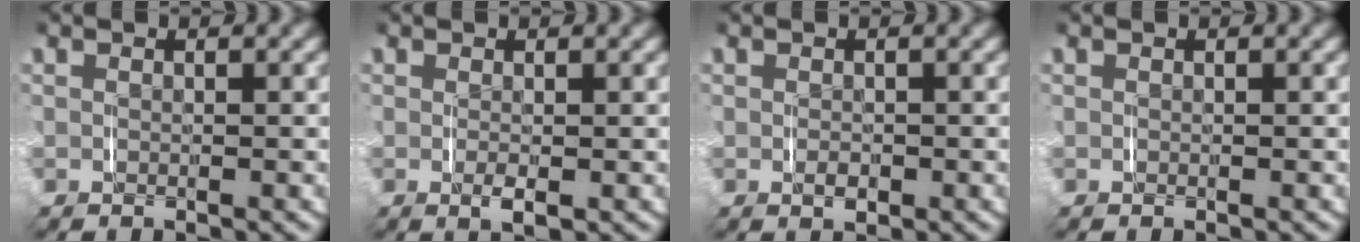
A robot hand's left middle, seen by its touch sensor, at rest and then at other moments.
{"total": 1.2, "force": [-0.2, 0.1, 1.2], "torque": [-0.018, -0.005, -0.001]}
{"total": 1.0, "force": [-0.4, 0.6, 0.7], "torque": [-0.012, -0.005, -0.004]}
{"total": 0.0}